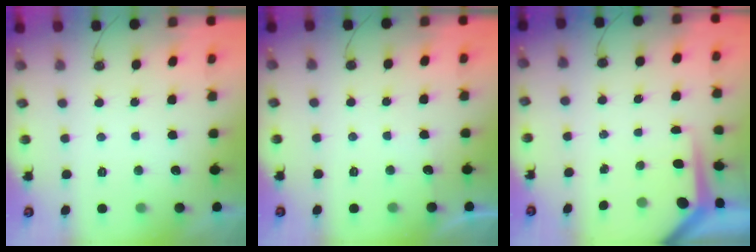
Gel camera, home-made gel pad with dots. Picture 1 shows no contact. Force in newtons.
{"total": 2.5, "press": 2.5, "slide": 0.3}
{"total": 4.3, "press": 4.3, "slide": 0.4}